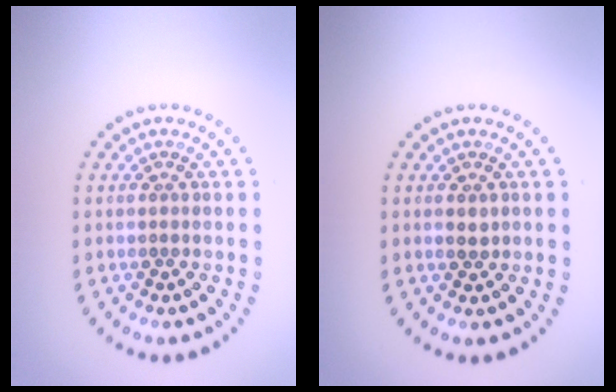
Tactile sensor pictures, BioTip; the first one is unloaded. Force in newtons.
{"total": 0.7, "press": 0.7, "slide": 0.0}